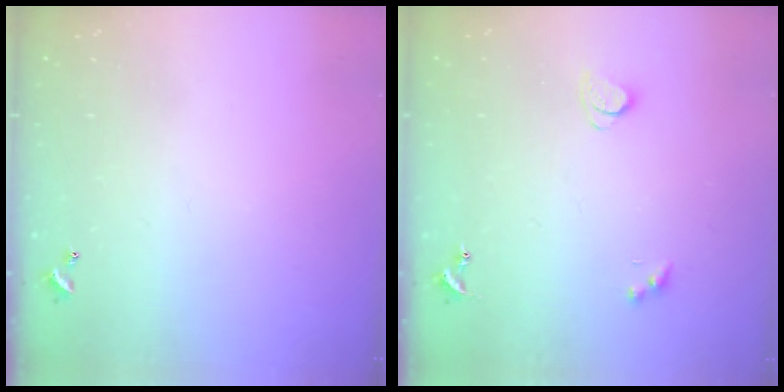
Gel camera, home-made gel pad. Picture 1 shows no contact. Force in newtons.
{"total": 2.1, "press": 2.1, "slide": 0.4}